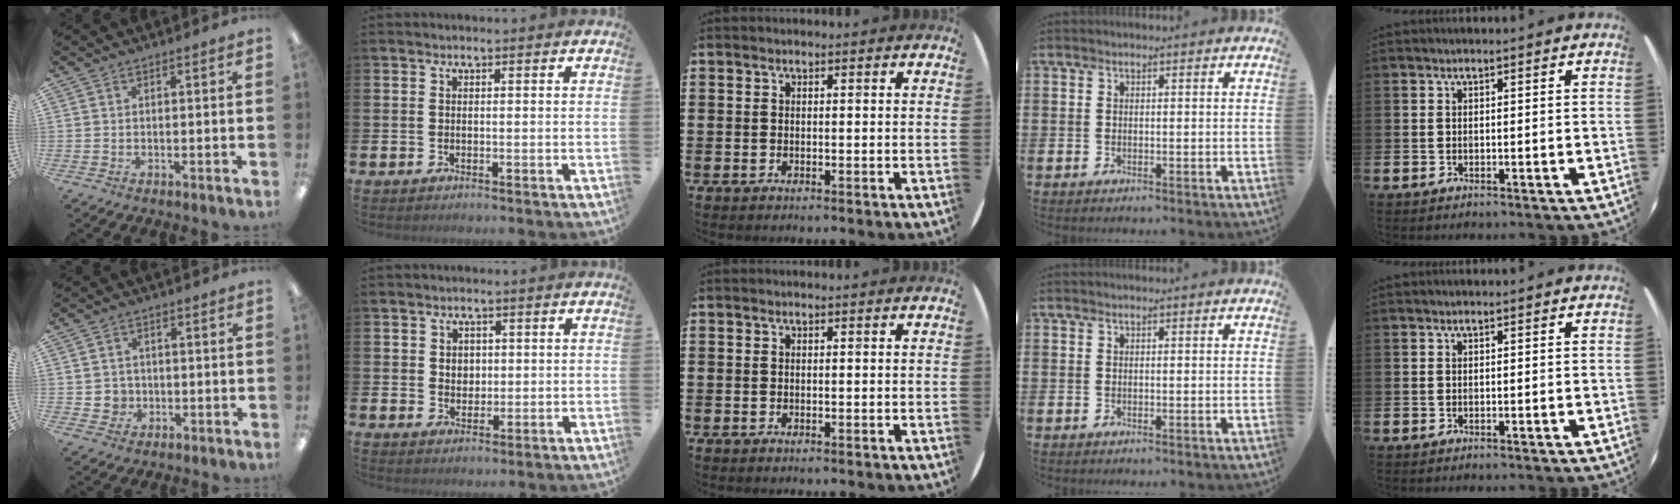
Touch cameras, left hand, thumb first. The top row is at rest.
{"thumb": {"total": 3.8, "force": [-0.4, 3.7, 0.7], "torque": [-0.002, 0.001, -0.008]}, "index": {"total": 2.2, "force": [1.0, 1.9, 0.7], "torque": [0.004, 0.000, 0.011]}}